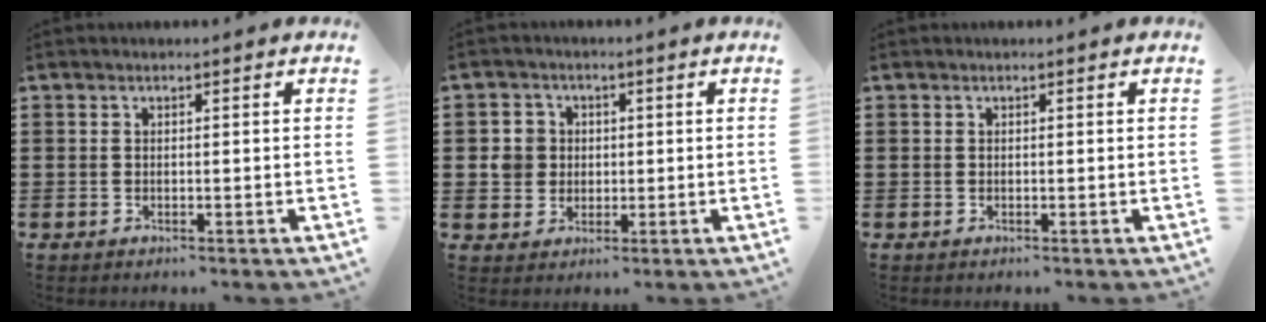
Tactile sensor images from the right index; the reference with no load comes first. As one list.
[{"total": 4.3, "force": [0.2, 4.1, 1.4], "torque": [-0.042, 0.013, 0.003]}, {"total": 0.0}]